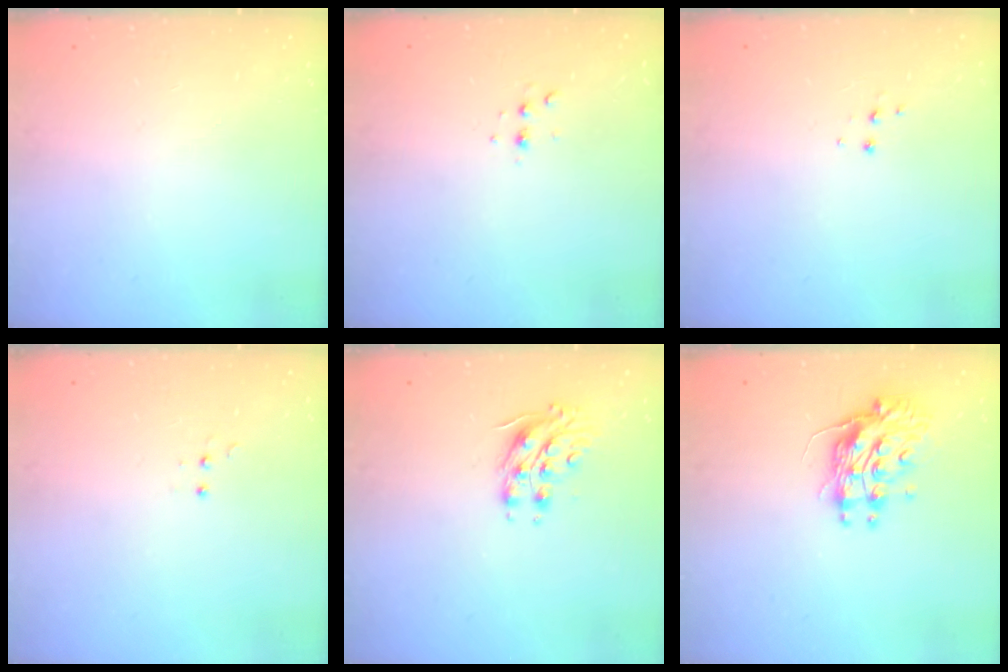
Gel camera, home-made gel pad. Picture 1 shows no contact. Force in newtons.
{"total": 2.8, "press": 2.8, "slide": 0.7}
{"total": 3.9, "press": 3.9, "slide": 0.5}
{"total": 3.4, "press": 3.3, "slide": 0.7}
{"total": 8.2, "press": 8.2, "slide": 0.4}
{"total": 10.6, "press": 10.6, "slide": 0.7}